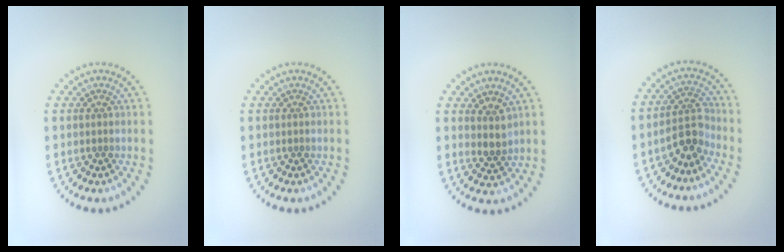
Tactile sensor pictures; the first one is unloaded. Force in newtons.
{"total": 0.0}
{"total": 2.0, "press": 1.6, "slide": 1.2}
{"total": 2.9, "press": 2.5, "slide": 1.4}